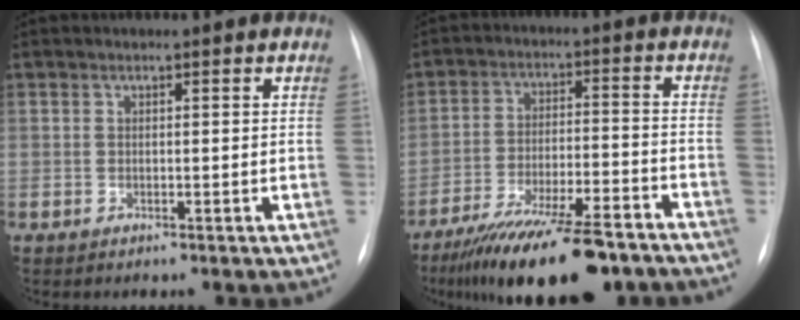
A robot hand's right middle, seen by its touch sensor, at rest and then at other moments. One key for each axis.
{"total": 17.8, "fx": -13.9, "fy": 3.6, "fz": 10.5, "tx": -0.149, "ty": -0.005, "tz": -0.222}